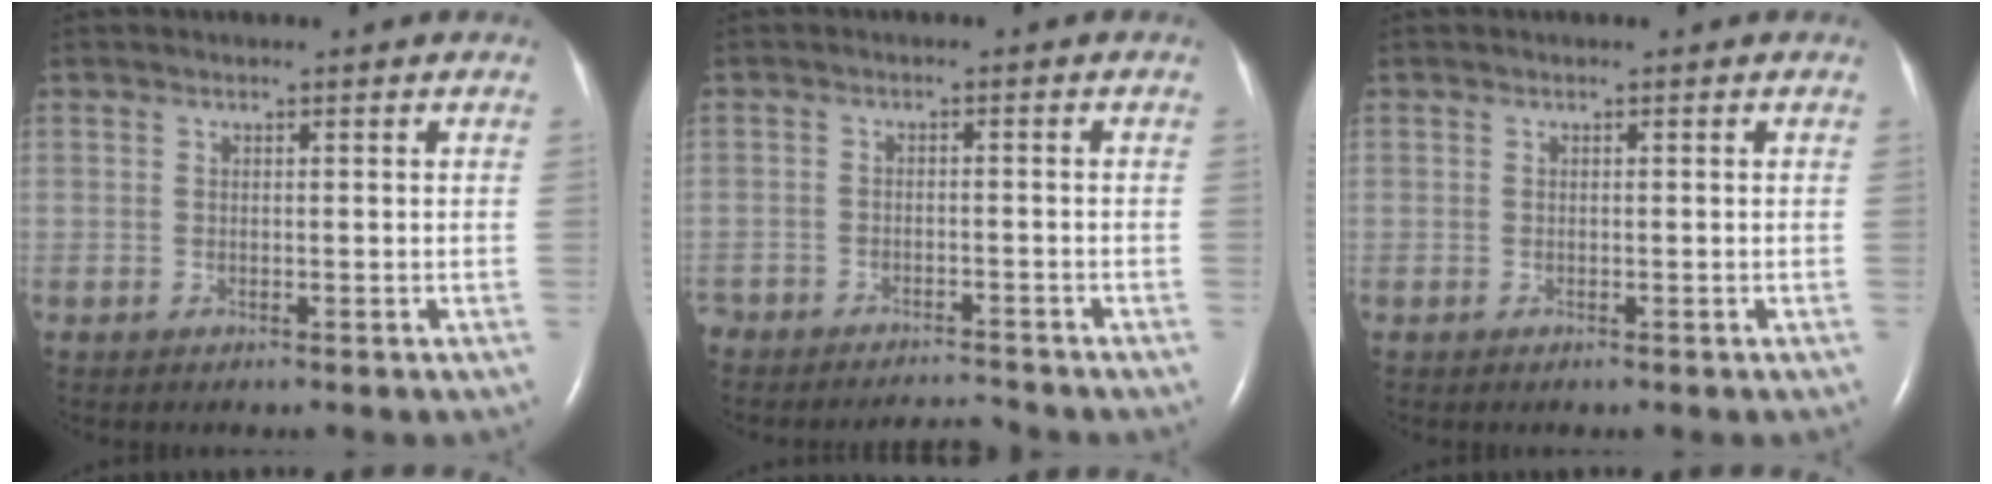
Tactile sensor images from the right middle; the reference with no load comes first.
{"total": 4.5, "force": [-4.4, 0.3, -0.2], "torque": [0.004, -0.004, -0.073]}
{"total": 0.0}